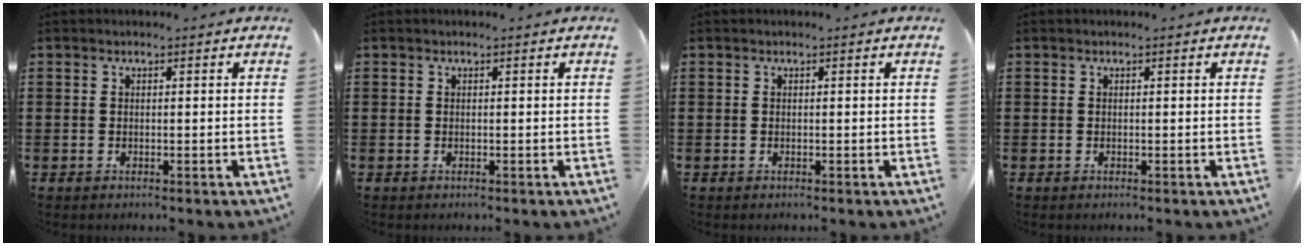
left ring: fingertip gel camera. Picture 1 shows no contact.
{"total": 0.0}
{"total": 0.0}
{"total": 0.0}